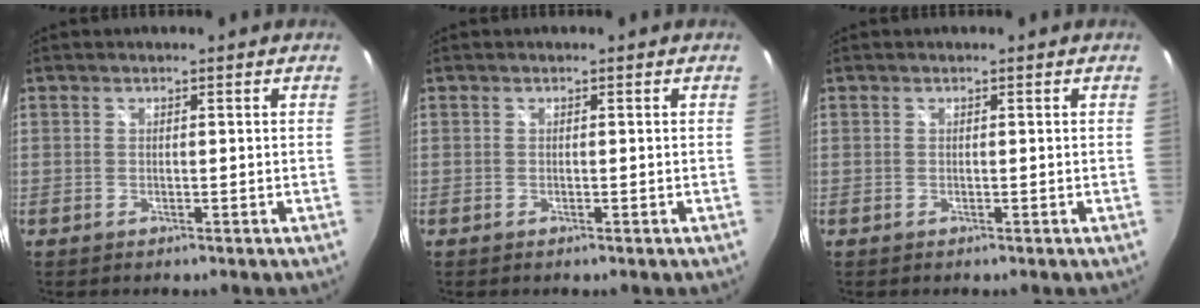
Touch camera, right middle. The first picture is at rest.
{"total": 0.0}
{"total": 0.0}